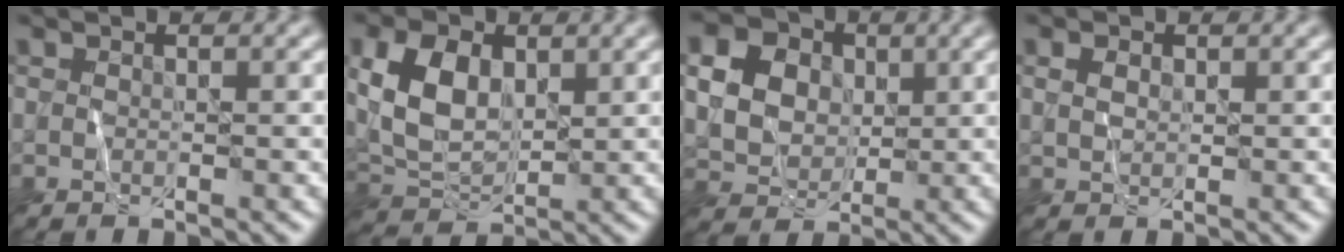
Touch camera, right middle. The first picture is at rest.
{"total": 6.0, "force": [1.2, 3.9, 4.4], "torque": [-0.096, 0.006, 0.026]}
{"total": 9.8, "force": [2.6, 8.2, 4.6], "torque": [-0.111, 0.026, 0.051]}
{"total": 1.3, "force": [0.3, 0.9, 0.9], "torque": [-0.019, 0.003, 0.009]}